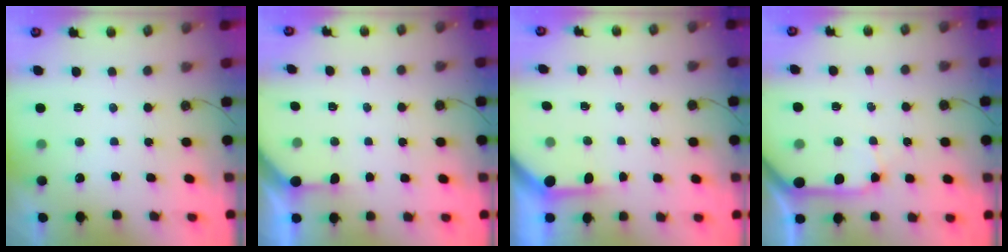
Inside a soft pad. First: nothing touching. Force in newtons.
{"total": 2.8, "press": 2.8, "slide": 0.3}
{"total": 3.7, "press": 3.7, "slide": 0.4}
{"total": 10.8, "press": 10.7, "slide": 1.4}